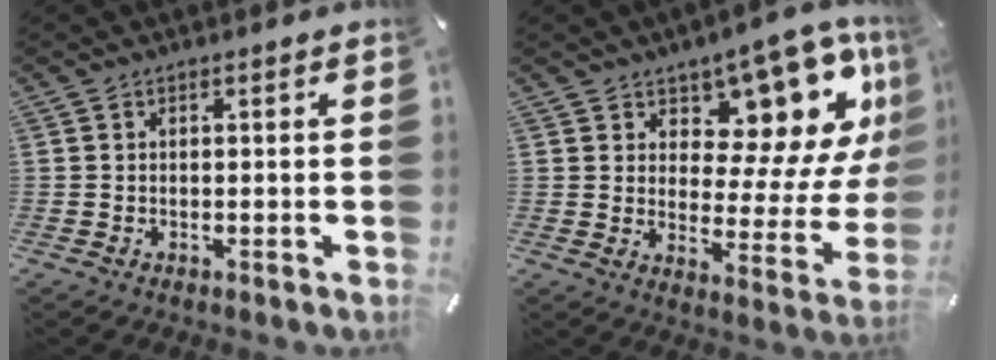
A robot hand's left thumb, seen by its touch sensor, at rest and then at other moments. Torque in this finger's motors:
{"motor_torque": [1.32, 0.04, 0.74, 0.04, 0.09]}